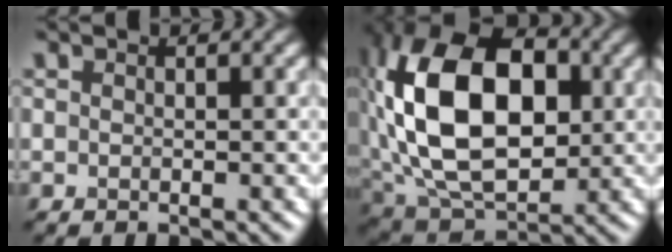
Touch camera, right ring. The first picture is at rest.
{"total": 17.2, "force": [1.7, 10.9, 13.2], "torque": [-0.239, 0.013, 0.027]}